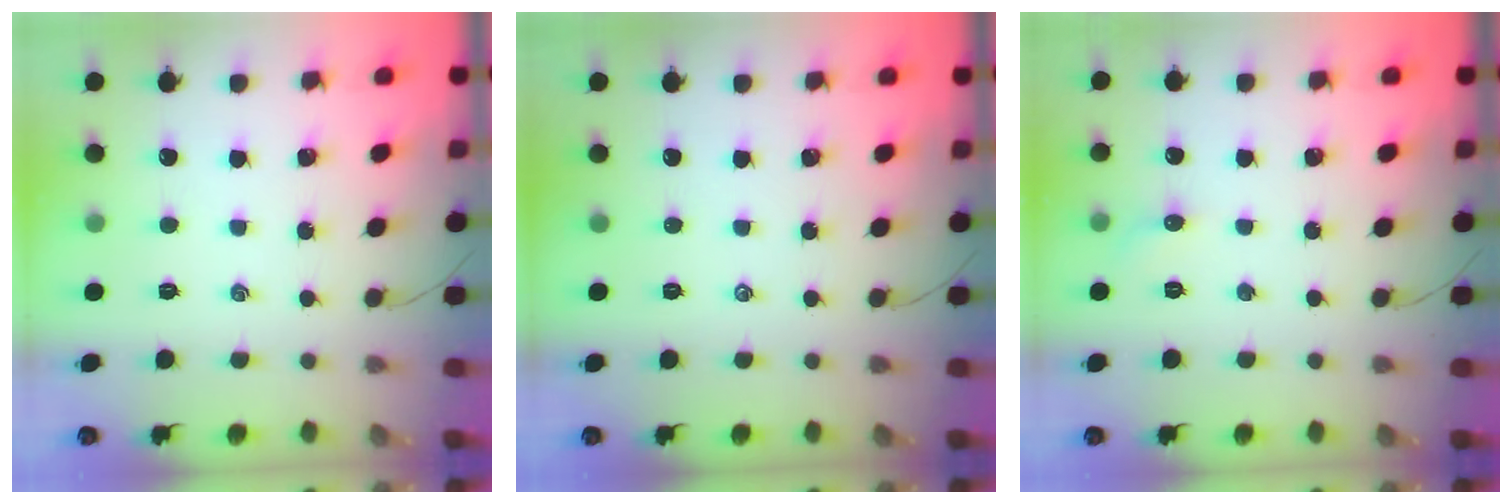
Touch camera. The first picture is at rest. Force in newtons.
{"total": 0.0}
{"total": 3.8, "press": 3.6, "slide": 1.2}